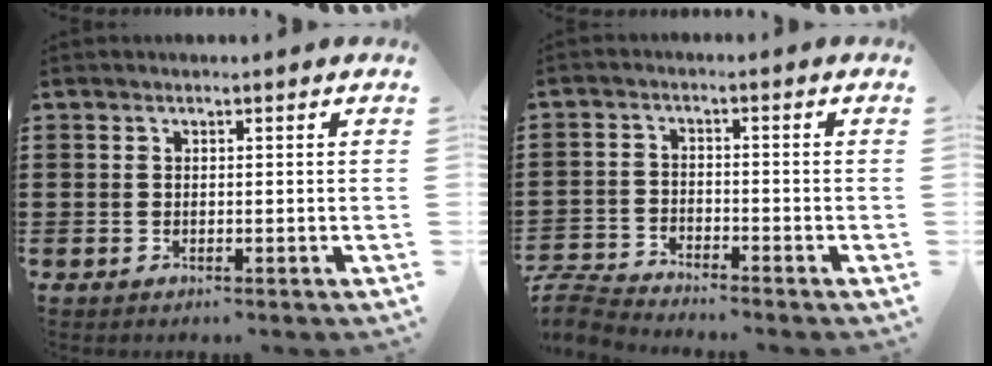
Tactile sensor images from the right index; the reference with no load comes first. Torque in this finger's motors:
{"motor_torque": [-2.14, 0.00, -1.05, -0.21]}